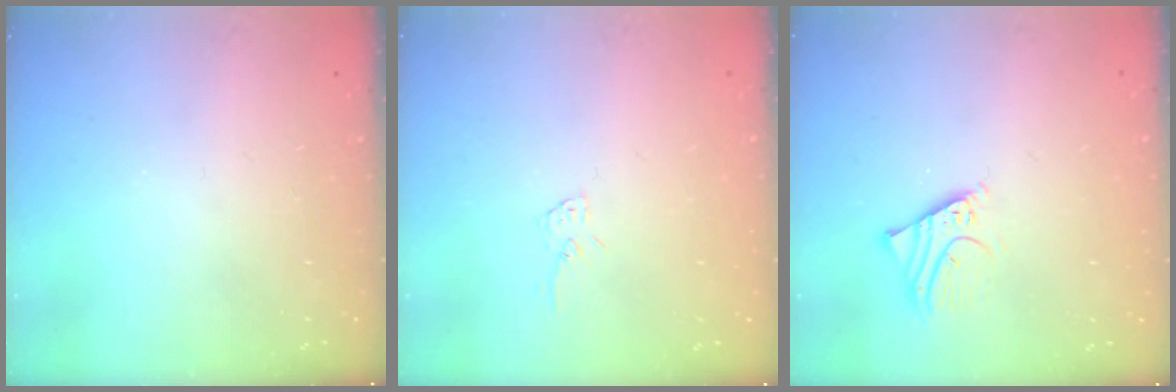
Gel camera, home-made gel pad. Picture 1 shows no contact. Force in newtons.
{"total": 4.7, "press": 4.7, "slide": 0.6}
{"total": 3.5, "press": 3.5, "slide": 0.4}